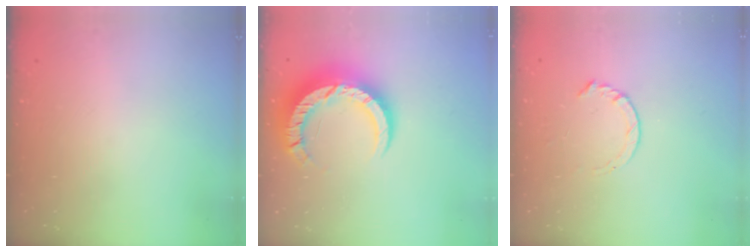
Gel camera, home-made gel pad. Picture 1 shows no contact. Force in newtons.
{"total": 14.2, "press": 14.1, "slide": 1.3}
{"total": 4.7, "press": 4.7, "slide": 0.6}